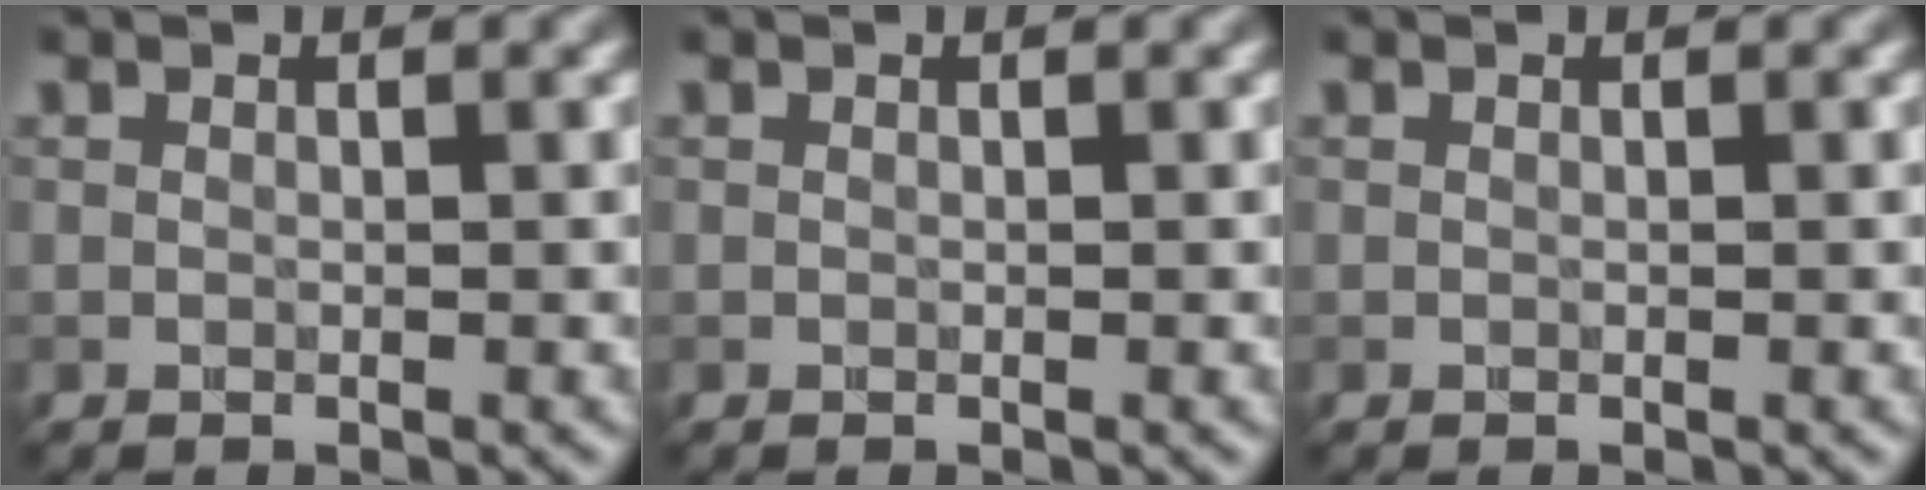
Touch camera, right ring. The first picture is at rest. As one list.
[{"total": 0.0}, {"total": 0.0}]